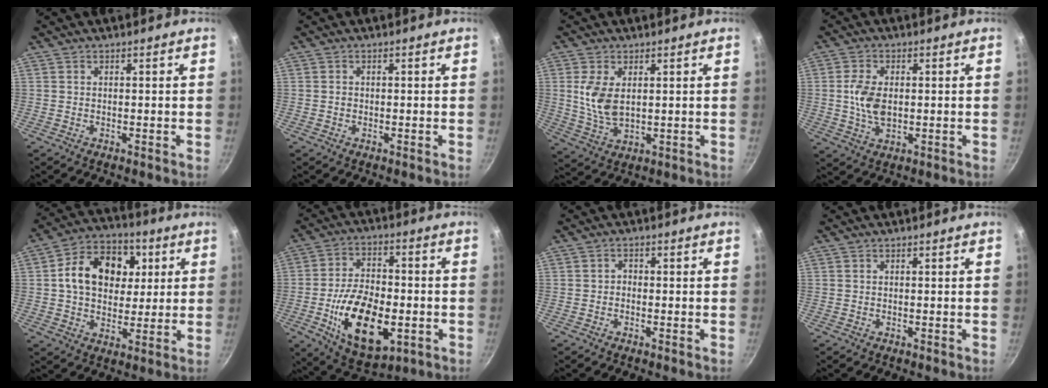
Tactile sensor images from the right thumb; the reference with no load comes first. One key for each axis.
{"total": 0.9, "fx": -0.1, "fy": 0.8, "fz": 0.3, "tx": -0.004, "ty": 0.004, "tz": -0.002}
{"total": 7.9, "fx": 1.6, "fy": 4.5, "fz": 6.3, "tx": -0.126, "ty": -0.015, "tz": 0.037}
{"total": 7.1, "fx": 0.3, "fy": 4.4, "fz": 5.6, "tx": -0.105, "ty": -0.001, "tz": 0.005}
{"total": 15.9, "fx": 3.4, "fy": 11.9, "fz": 9.9, "tx": -0.130, "ty": 0.013, "tz": 0.042}
{"total": 18.6, "fx": -4.7, "fy": 10.1, "fz": 14.8, "tx": -0.238, "ty": 0.014, "tz": -0.069}
{"total": 1.2, "fx": -0.5, "fy": 0.9, "fz": 0.5, "tx": -0.005, "ty": 0.007, "tz": -0.010}
{"total": 0.0}